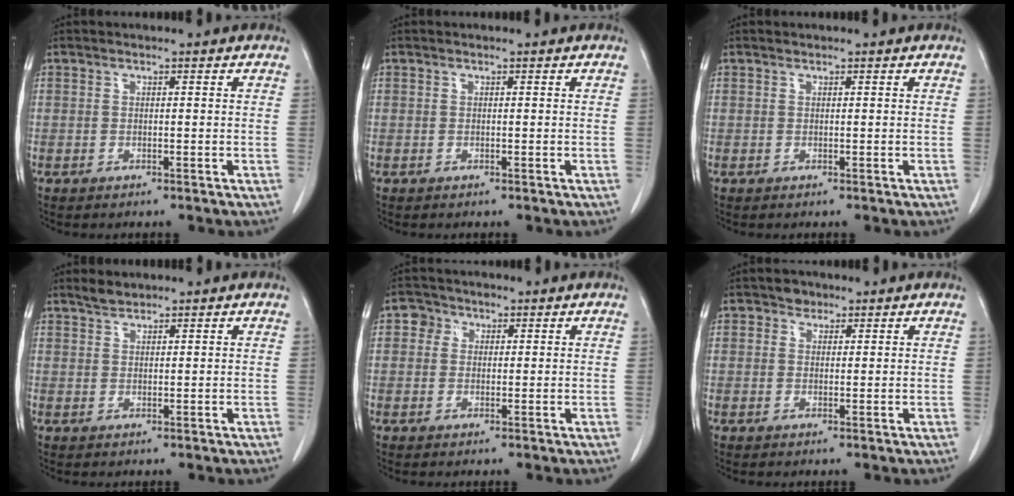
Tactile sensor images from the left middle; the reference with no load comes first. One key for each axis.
{"total": 0.0}
{"total": 0.0}
{"total": 1.7, "fx": 1.7, "fy": 0.4, "fz": 0.3, "tx": -0.009, "ty": 0.001, "tz": 0.033}
{"total": 2.4, "fx": 0.9, "fy": 2.1, "fz": 0.7, "tx": -0.009, "ty": 0.003, "tz": 0.010}
{"total": 1.6, "fx": 1.1, "fy": 1.2, "fz": 0.3, "tx": -0.001, "ty": -0.003, "tz": 0.013}